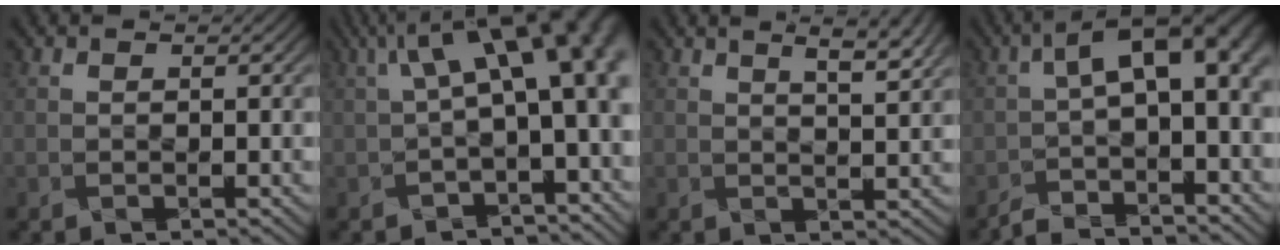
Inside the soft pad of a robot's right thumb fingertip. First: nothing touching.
{"total": 12.7, "force": [2.3, 5.1, 11.4], "torque": [-0.159, 0.013, 0.051]}
{"total": 6.4, "force": [4.0, 1.7, 4.7], "torque": [-0.050, 0.023, 0.045]}
{"total": 8.3, "force": [-2.3, 3.3, 7.2], "torque": [-0.112, -0.003, -0.043]}